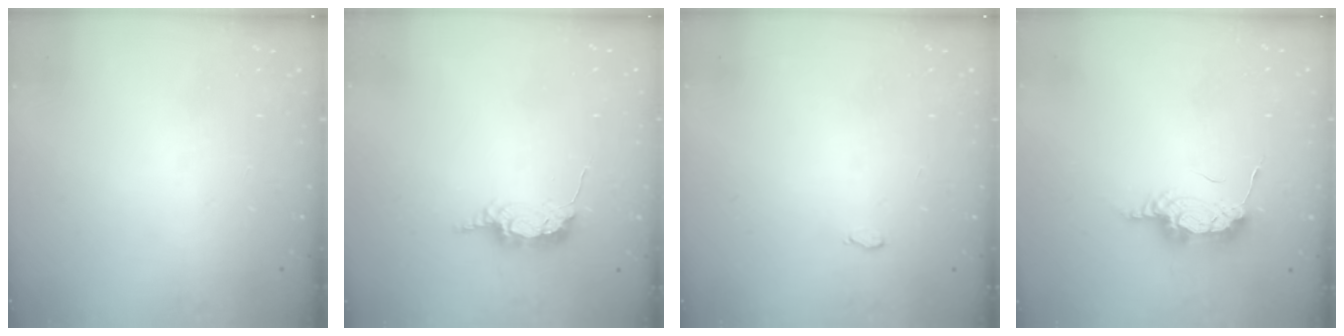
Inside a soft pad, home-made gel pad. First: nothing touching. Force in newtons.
{"total": 6.4, "press": 6.4, "slide": 0.4}
{"total": 2.8, "press": 2.8, "slide": 0.3}
{"total": 11.2, "press": 8.7, "slide": 7.0}